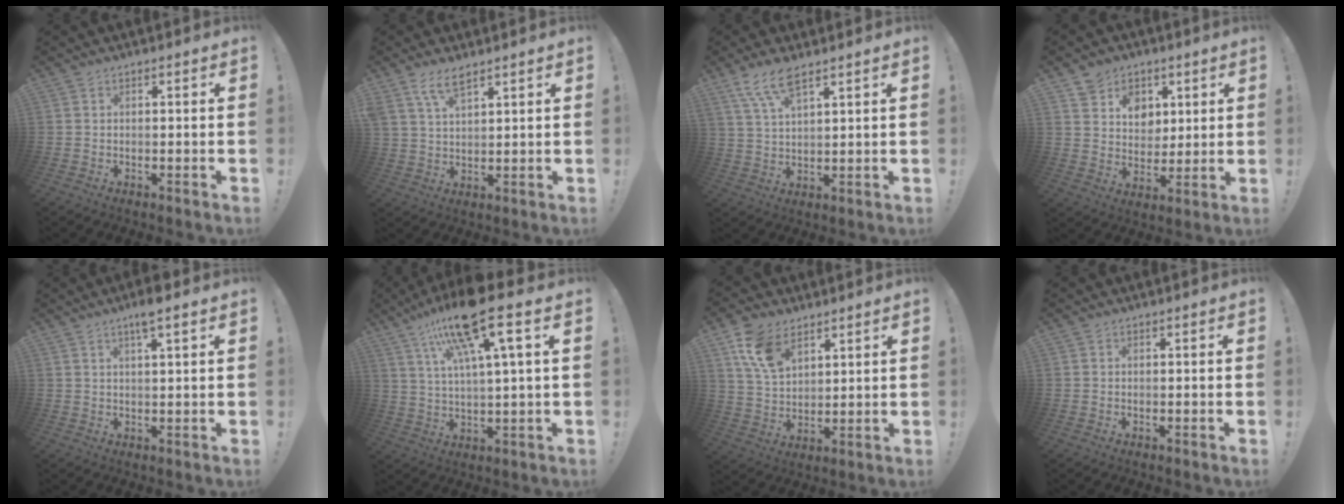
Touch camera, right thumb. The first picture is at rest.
{"total": 6.2, "force": [4.4, 2.2, 3.7], "torque": [-0.074, -0.013, 0.083]}
{"total": 8.2, "force": [5.9, 2.4, 5.3], "torque": [-0.104, -0.020, 0.110]}
{"total": 10.2, "force": [5.6, 8.3, 2.3], "torque": [-0.035, -0.038, 0.112]}
{"total": 5.0, "force": [3.1, 0.3, 3.9], "torque": [-0.057, -0.010, 0.046]}
{"total": 17.6, "force": [9.5, 2.3, 14.6], "torque": [-0.253, -0.040, 0.144]}
{"total": 11.7, "force": [6.9, 6.9, 6.4], "torque": [-0.119, -0.022, 0.137]}
{"total": 0.0}